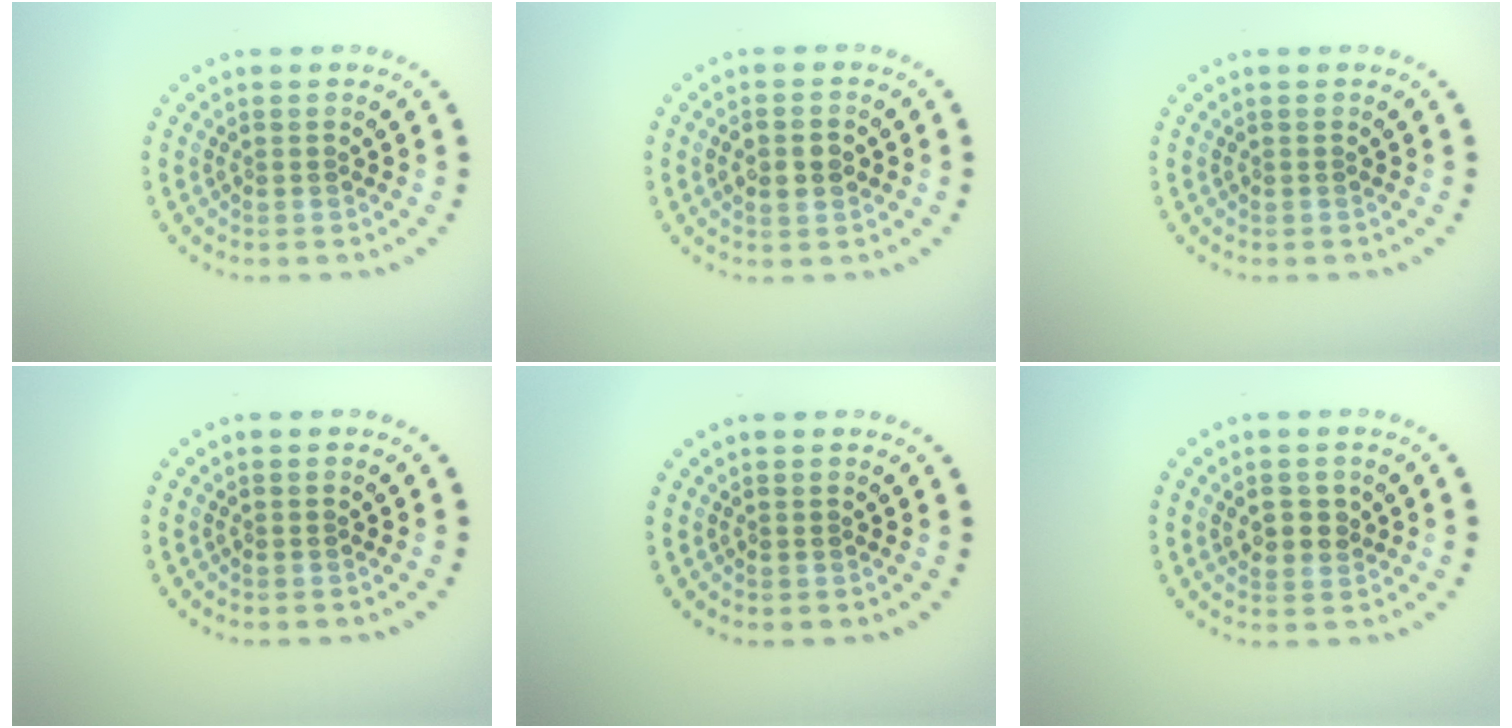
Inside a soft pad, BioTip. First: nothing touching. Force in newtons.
{"total": 2.1, "press": 2.1, "slide": 0.3}
{"total": 0.0}
{"total": 0.0}
{"total": 0.0}
{"total": 1.7, "press": 1.5, "slide": 0.6}